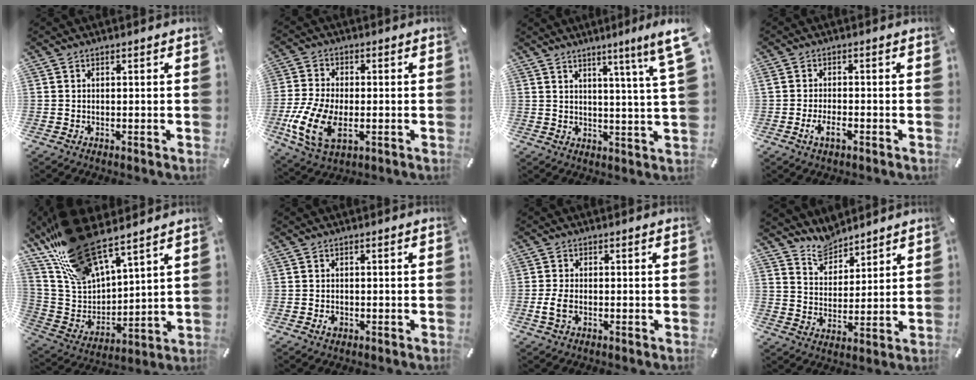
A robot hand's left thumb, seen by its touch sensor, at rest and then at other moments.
{"total": 11.9, "force": [-2.9, 6.9, 9.2], "torque": [-0.212, -0.008, -0.051]}
{"total": 9.0, "force": [5.4, -0.7, 7.2], "torque": [-0.109, -0.034, 0.080]}
{"total": 4.0, "force": [-1.8, 1.3, 3.3], "torque": [-0.067, 0.002, -0.033]}
{"total": 19.4, "force": [15.6, 6.9, 9.2], "torque": [-0.191, -0.099, 0.280]}
{"total": 1.3, "force": [-0.6, 0.9, 0.7], "torque": [-0.015, 0.003, -0.011]}
{"total": 3.1, "force": [-1.0, 1.6, 2.4], "torque": [-0.051, 0.004, -0.020]}
{"total": 6.8, "force": [6.2, 2.8, -0.3], "torque": [-0.015, -0.043, 0.121]}